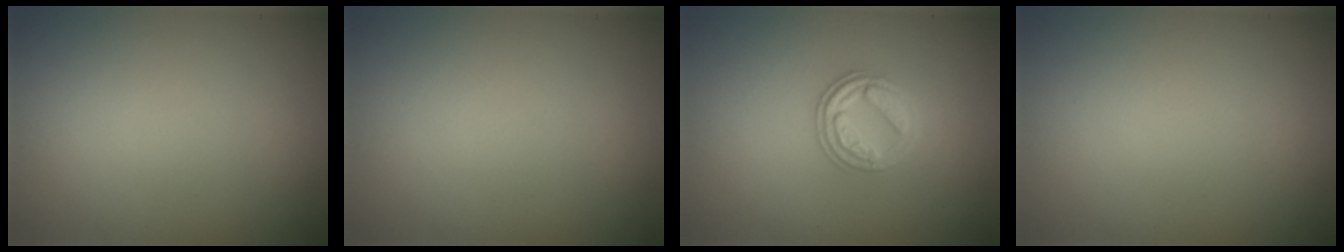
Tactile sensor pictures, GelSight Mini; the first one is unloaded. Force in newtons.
{"total": 0.0}
{"total": 2.8, "press": 2.7, "slide": 0.8}
{"total": 0.0}